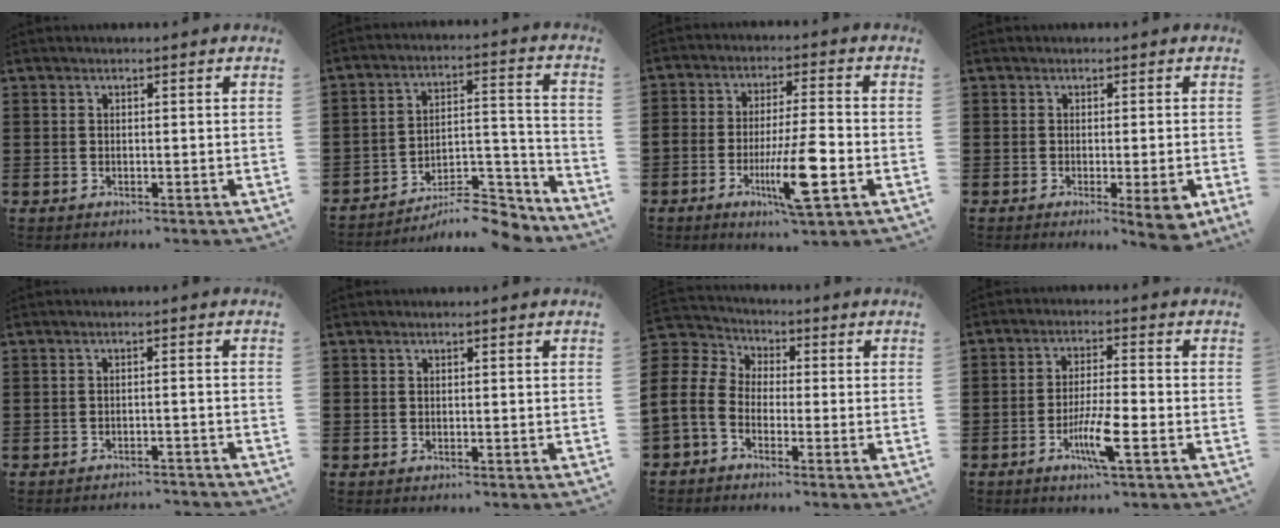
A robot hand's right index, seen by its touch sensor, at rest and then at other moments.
{"total": 9.6, "force": [-8.4, 2.5, 4.0], "torque": [-0.046, 0.034, -0.156]}
{"total": 10.6, "force": [-4.0, 1.6, 9.7], "torque": [-0.180, -0.009, -0.071]}
{"total": 3.6, "force": [-1.4, 0.1, 3.3], "torque": [-0.059, -0.017, -0.021]}
{"total": 1.9, "force": [-1.9, -0.1, 0.2], "torque": [-0.007, 0.000, -0.039]}
{"total": 0.0}
{"total": 7.0, "force": [-1.8, 5.5, 4.0], "torque": [-0.130, 0.000, -0.045]}
{"total": 6.9, "force": [-2.9, 0.9, 6.2], "torque": [-0.127, -0.013, -0.056]}